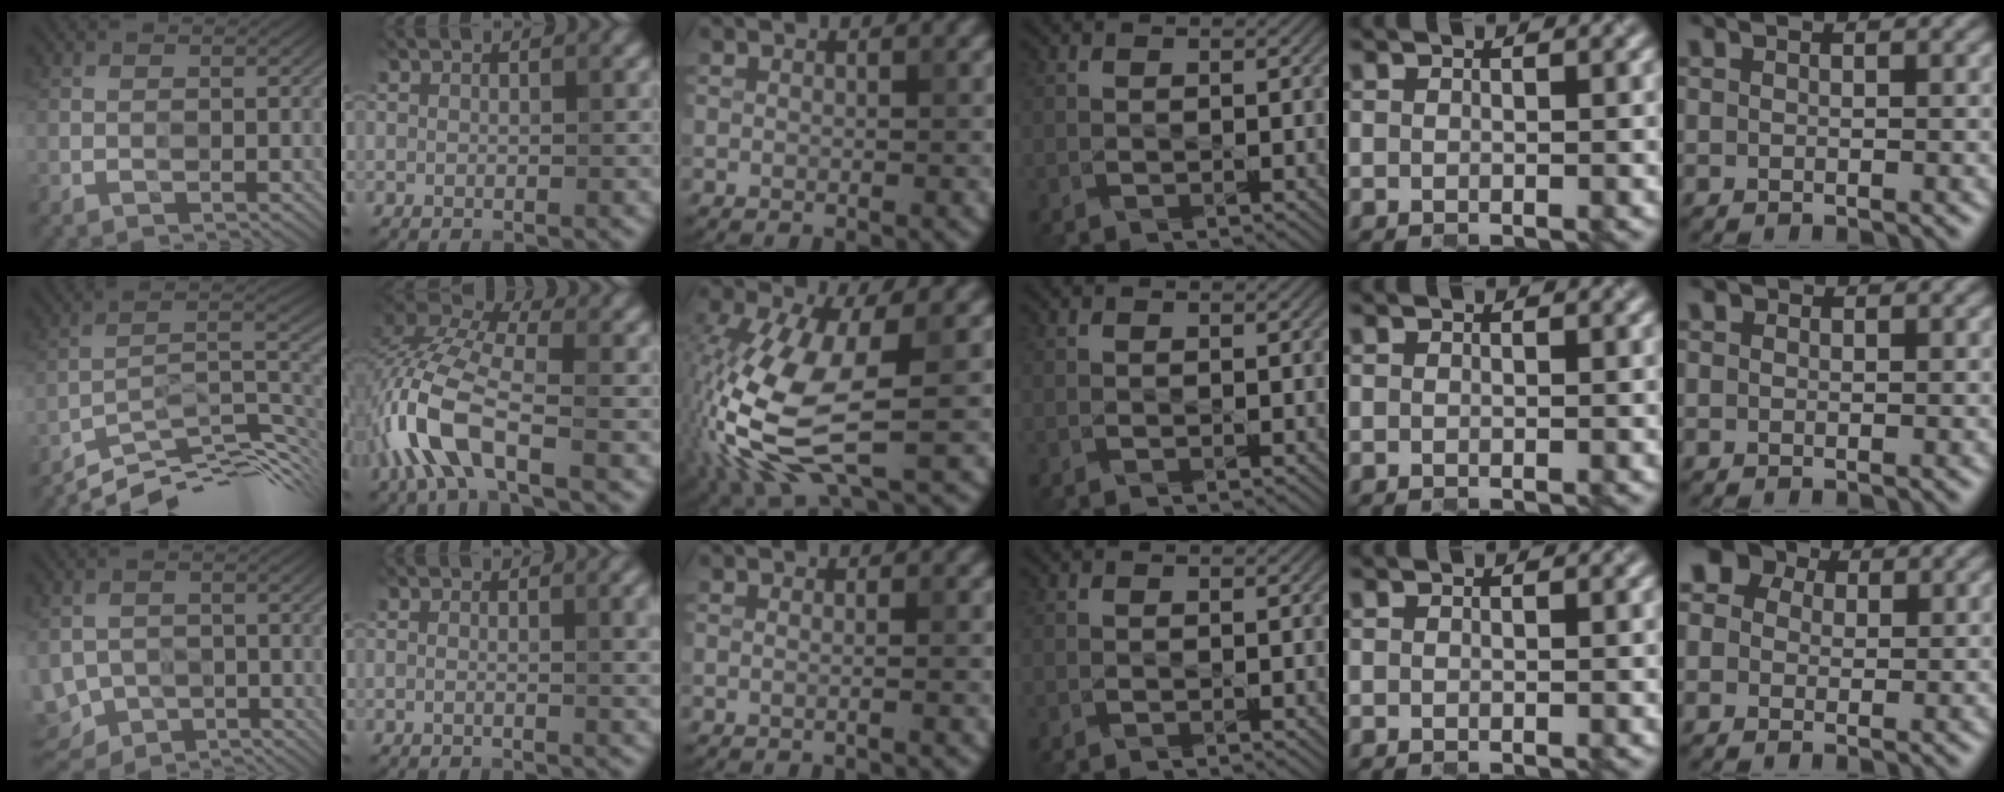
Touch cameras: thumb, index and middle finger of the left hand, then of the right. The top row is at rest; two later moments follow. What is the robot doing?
{"motion": "open", "object": "laptop"}